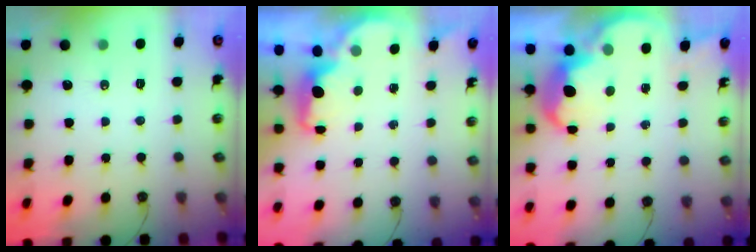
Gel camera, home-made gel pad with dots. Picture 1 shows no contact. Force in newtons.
{"total": 2.0, "press": 1.8, "slide": 0.8}
{"total": 5.3, "press": 5.3, "slide": 0.5}